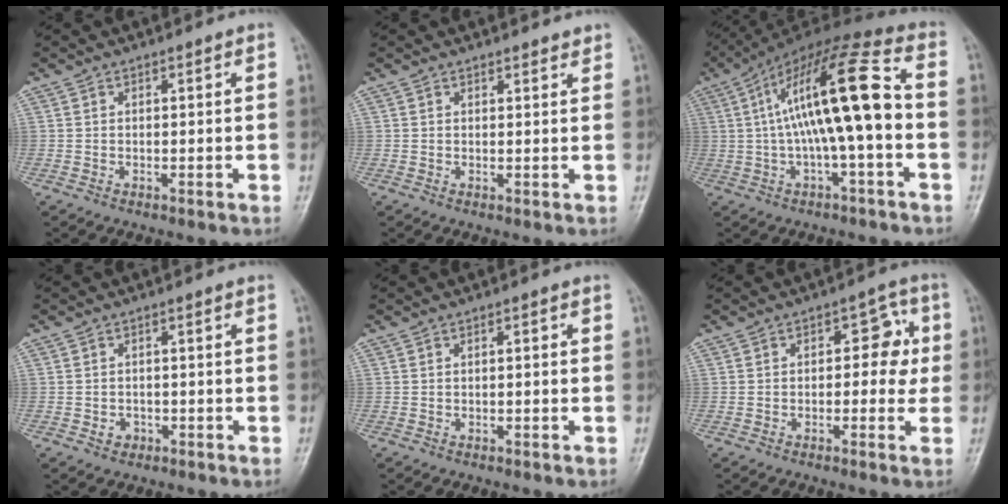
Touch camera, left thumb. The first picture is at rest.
{"total": 1.2, "force": [1.2, 0.3, 0.3], "torque": [0.000, -0.008, 0.015]}
{"total": 17.7, "force": [0.0, 4.4, 17.1], "torque": [-0.308, 0.053, -0.001]}
{"total": 1.9, "force": [-0.8, 1.6, 0.6], "torque": [-0.001, 0.008, -0.009]}
{"total": 1.1, "force": [-0.1, 0.4, 1.0], "torque": [-0.016, 0.003, -0.001]}
{"total": 6.5, "force": [0.3, 4.0, 5.1], "torque": [-0.024, 0.015, -0.004]}